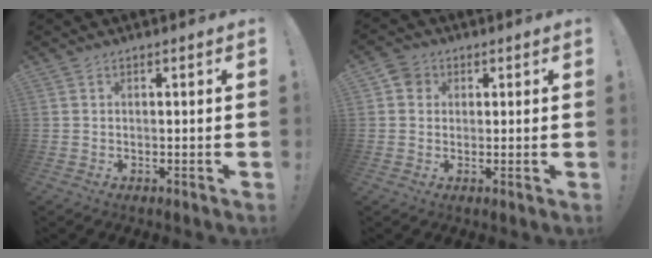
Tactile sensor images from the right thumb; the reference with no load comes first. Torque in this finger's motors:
{"motor_torque": [0.02, 0.20, 0.07, -0.10, 0.00]}